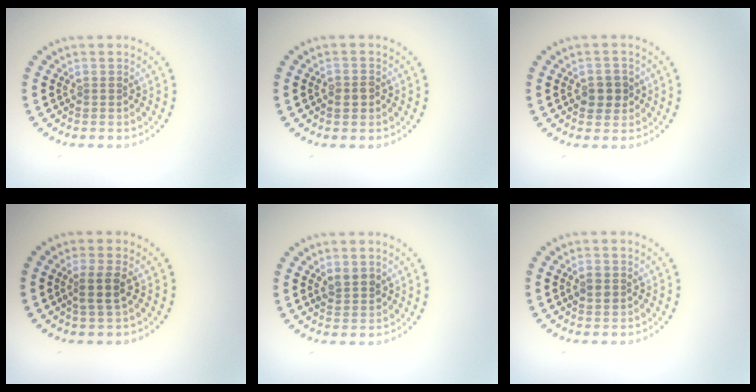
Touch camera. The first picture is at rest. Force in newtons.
{"total": 1.6, "press": 1.4, "slide": 0.7}
{"total": 2.2, "press": 2.2, "slide": 0.4}
{"total": 2.2, "press": 1.9, "slide": 1.1}
{"total": 1.9, "press": 1.8, "slide": 0.6}
{"total": 1.1, "press": 1.1, "slide": 0.1}